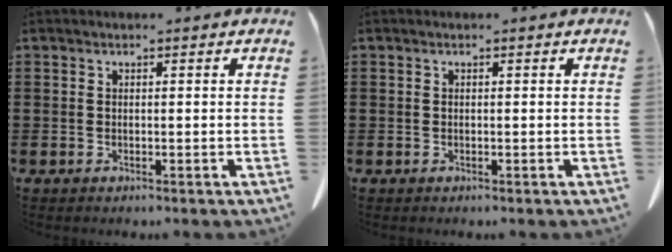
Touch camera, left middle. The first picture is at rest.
{"total": 0.0}